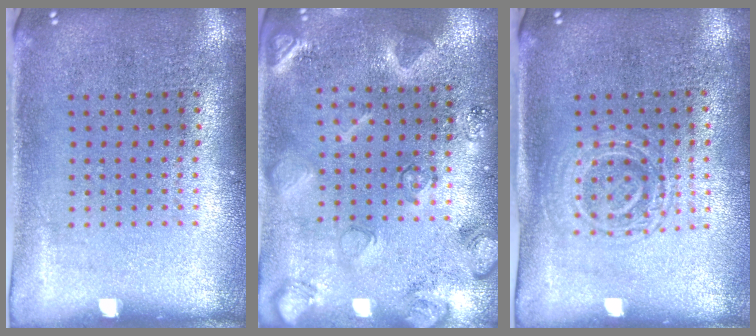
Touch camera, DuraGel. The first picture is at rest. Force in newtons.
{"total": 2.2, "press": 2.2, "slide": 0.4}
{"total": 1.5, "press": 1.4, "slide": 0.6}